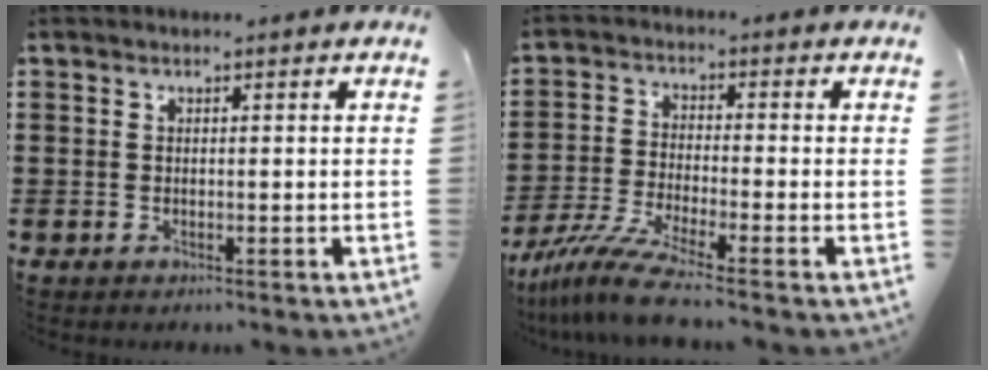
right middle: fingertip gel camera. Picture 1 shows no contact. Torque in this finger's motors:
{"motor_torque": [1.43, -0.71, 0.56, 0.10]}